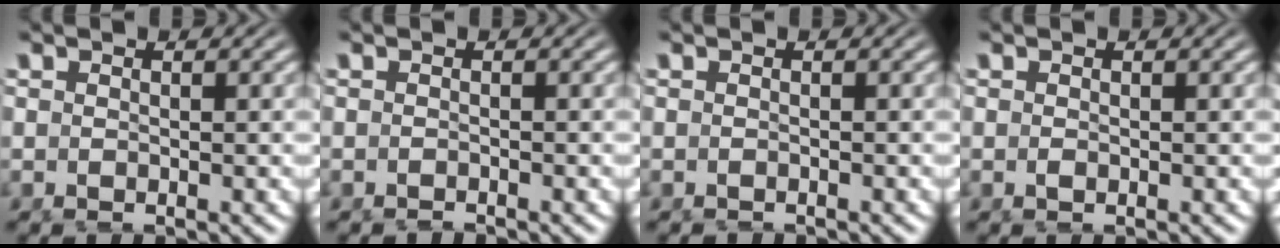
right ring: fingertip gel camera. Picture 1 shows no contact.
{"total": 0.8, "force": [-0.7, -0.2, -0.2], "torque": [0.003, 0.000, -0.016]}
{"total": 0.7, "force": [-0.7, -0.1, -0.1], "torque": [-0.001, 0.000, -0.013]}
{"total": 0.0}